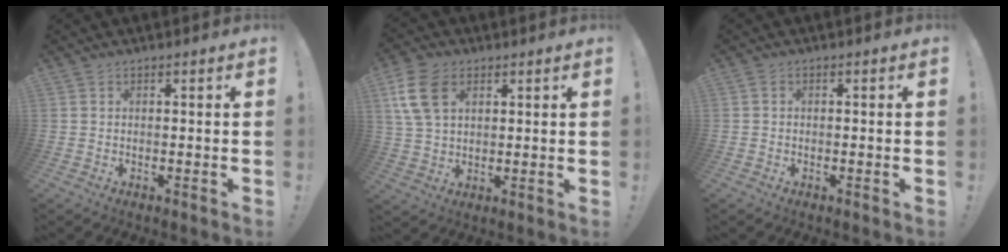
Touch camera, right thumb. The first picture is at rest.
{"total": 11.8, "force": [4.7, 7.9, 7.4], "torque": [-0.148, 0.002, 0.092]}
{"total": 1.0, "force": [-0.5, 0.7, 0.5], "torque": [-0.010, 0.003, -0.009]}